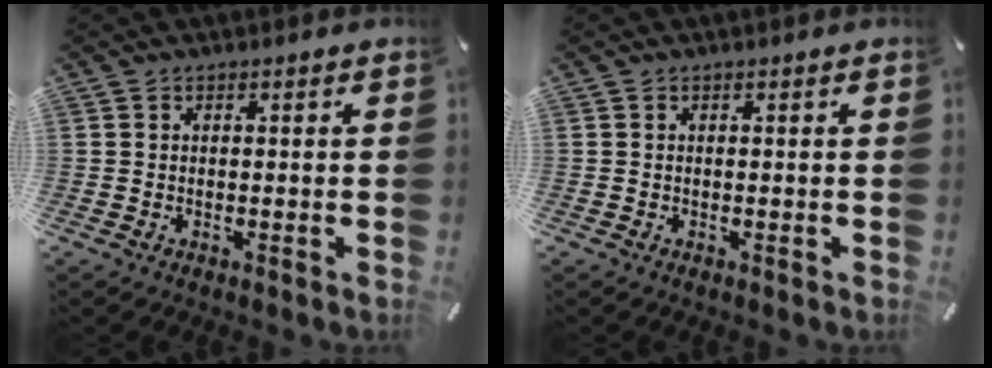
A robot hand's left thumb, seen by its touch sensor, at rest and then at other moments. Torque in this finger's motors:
{"motor_torque": [0.00, 0.00, 0.01, 0.00, 0.00]}